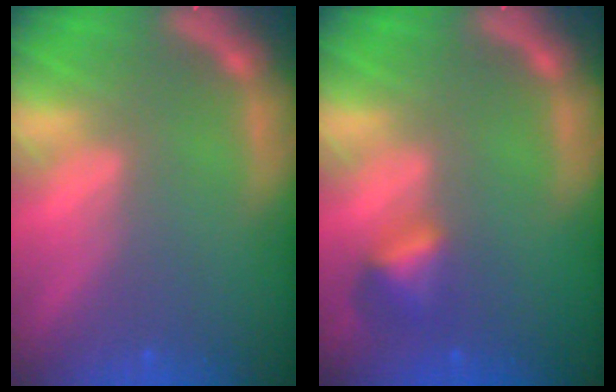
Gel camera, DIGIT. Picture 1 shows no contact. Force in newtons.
{"total": 2.4}